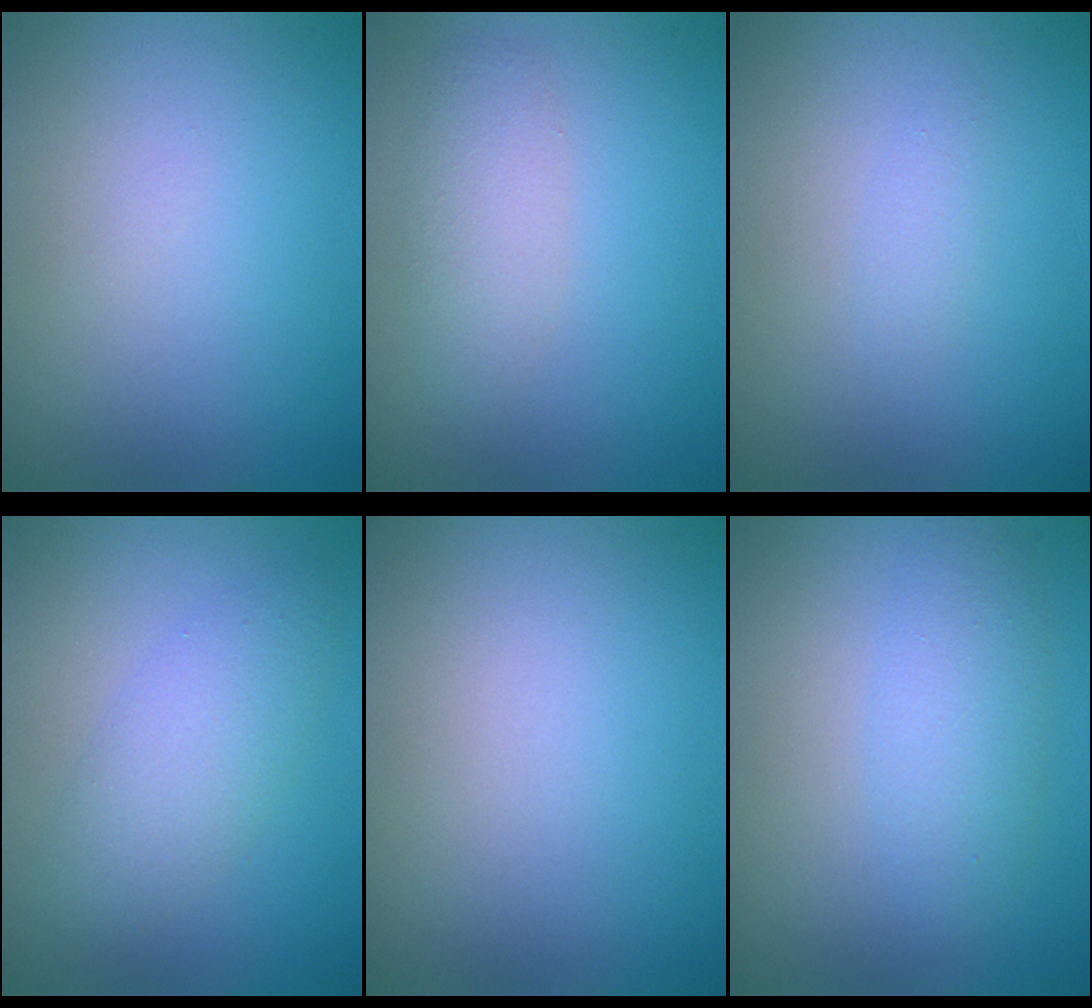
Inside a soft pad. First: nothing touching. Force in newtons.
{"total": 2.3, "press": 2.3, "slide": 0.1}
{"total": 0.8, "press": 0.8, "slide": 0.1}
{"total": 2.3, "press": 2.3, "slide": 0.2}
{"total": 0.0}
{"total": 2.8, "press": 2.8, "slide": 0.0}